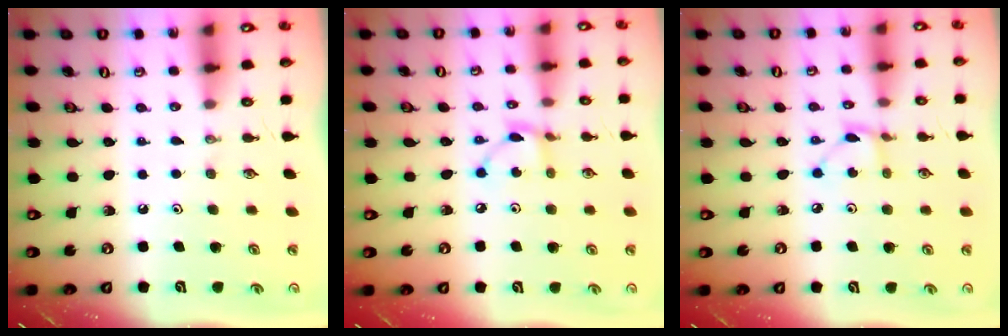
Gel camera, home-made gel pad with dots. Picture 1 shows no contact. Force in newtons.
{"total": 4.4, "press": 4.4, "slide": 0.0}
{"total": 2.6, "press": 2.6, "slide": 0.1}